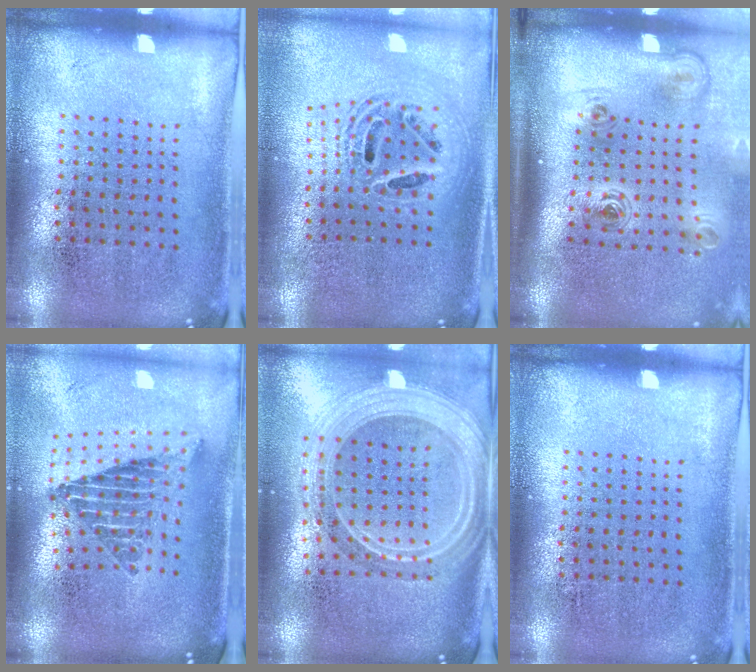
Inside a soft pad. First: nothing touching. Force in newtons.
{"total": 2.0, "press": 1.6, "slide": 1.2}
{"total": 2.3, "press": 1.4, "slide": 1.8}
{"total": 2.4, "press": 1.7, "slide": 1.7}
{"total": 2.7, "press": 2.3, "slide": 1.4}
{"total": 0.0}